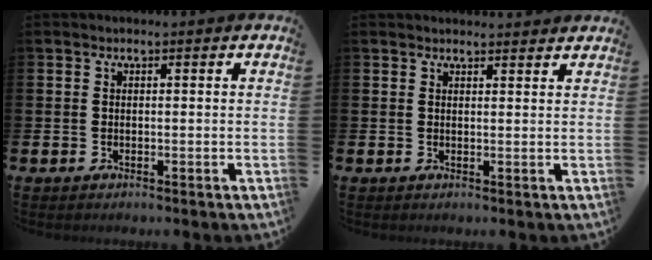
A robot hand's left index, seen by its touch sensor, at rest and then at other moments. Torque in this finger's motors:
{"motor_torque": [0.56, -0.72, 0.14, 0.01]}